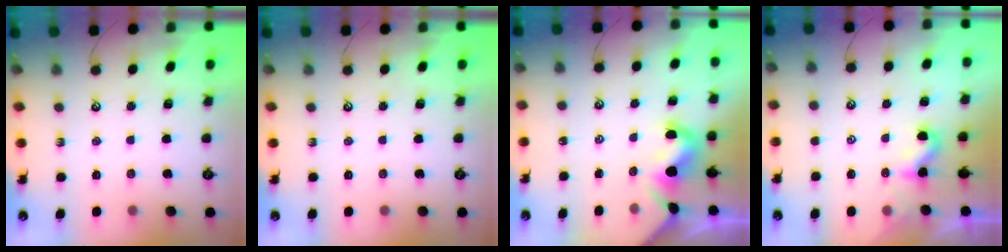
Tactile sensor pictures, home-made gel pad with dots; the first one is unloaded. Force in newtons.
{"total": 0.0}
{"total": 3.0, "press": 2.9, "slide": 0.5}
{"total": 2.3, "press": 2.3, "slide": 0.2}